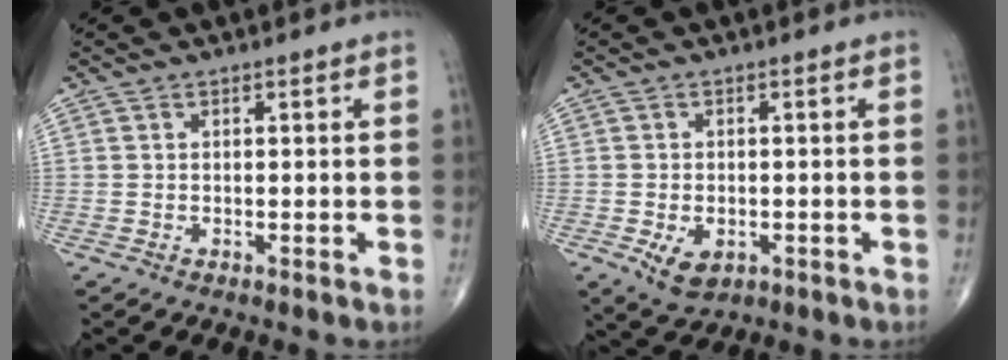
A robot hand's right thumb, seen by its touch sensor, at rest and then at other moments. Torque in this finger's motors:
{"motor_torque": [-0.17, 0.36, 0.34, 0.10, 0.04]}